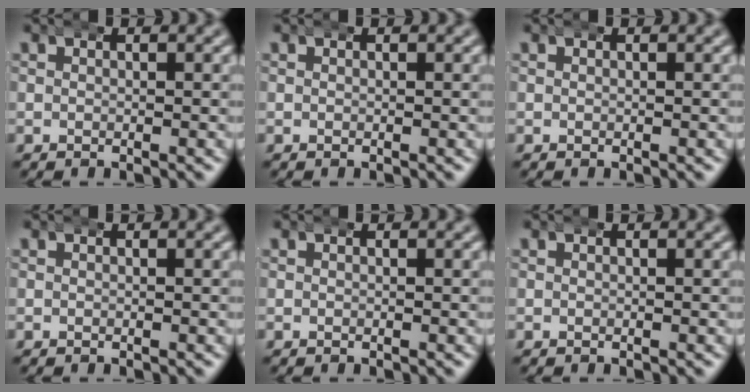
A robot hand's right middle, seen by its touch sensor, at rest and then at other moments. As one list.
[{"total": 0.0}, {"total": 0.0}, {"total": 0.0}, {"total": 0.0}, {"total": 0.0}]